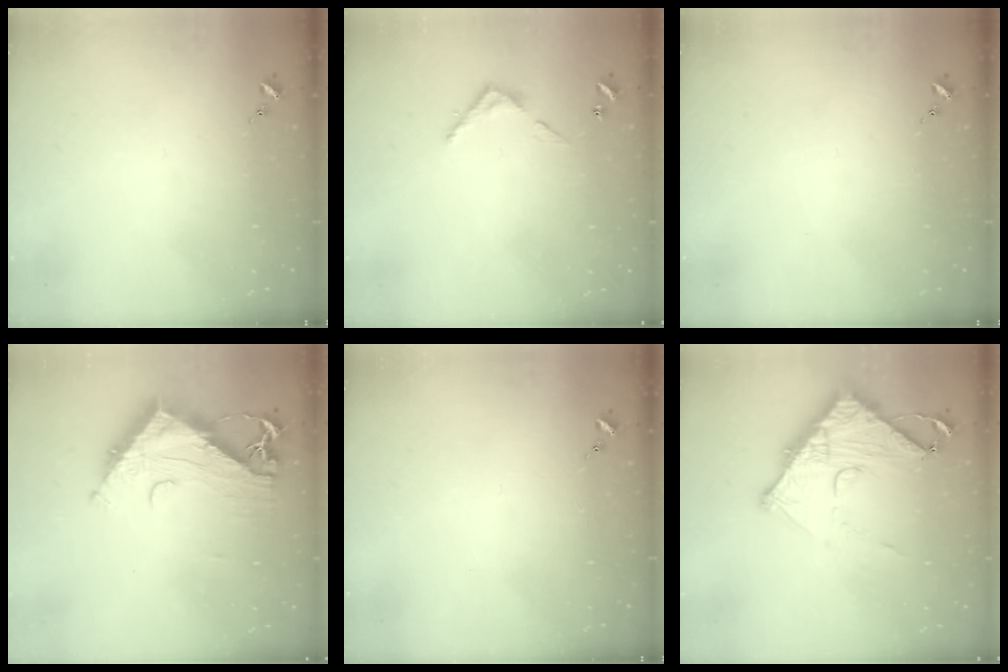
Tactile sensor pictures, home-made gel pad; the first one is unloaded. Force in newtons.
{"total": 3.9, "press": 3.9, "slide": 0.3}
{"total": 0.0}
{"total": 13.6, "press": 13.6, "slide": 1.1}
{"total": 0.0}
{"total": 14.0, "press": 13.9, "slide": 1.3}